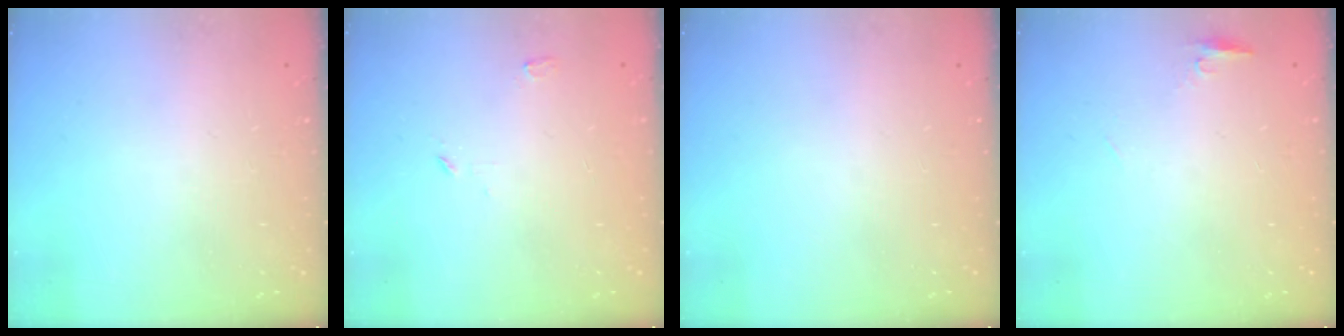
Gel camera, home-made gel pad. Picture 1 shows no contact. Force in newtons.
{"total": 2.8, "press": 2.8, "slide": 0.2}
{"total": 0.0}
{"total": 4.3, "press": 4.2, "slide": 1.2}